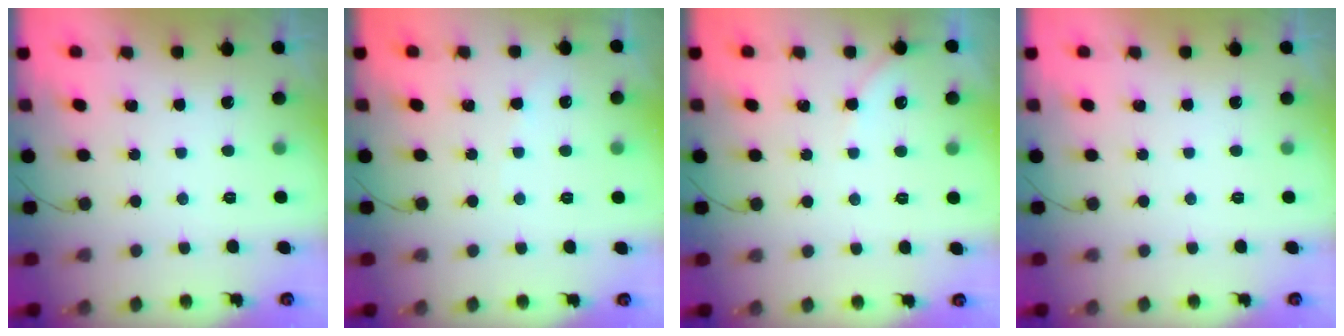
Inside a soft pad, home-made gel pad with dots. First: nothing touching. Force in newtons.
{"total": 2.5, "press": 2.5, "slide": 0.4}
{"total": 2.4, "press": 2.4, "slide": 0.4}
{"total": 0.0}